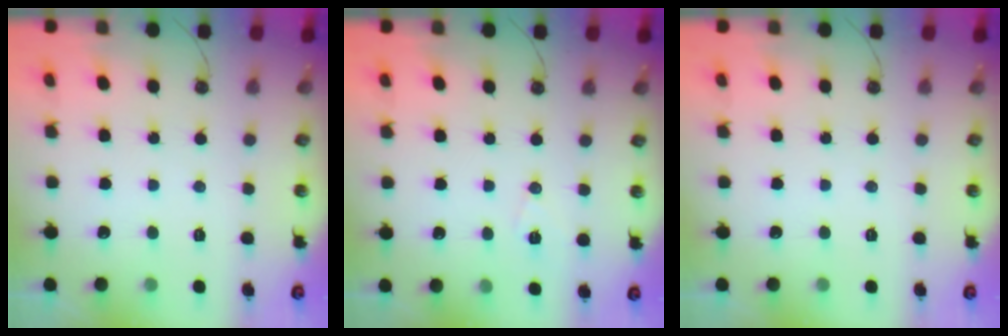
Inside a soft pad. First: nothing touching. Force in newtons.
{"total": 6.6, "press": 5.2, "slide": 4.1}
{"total": 0.0}